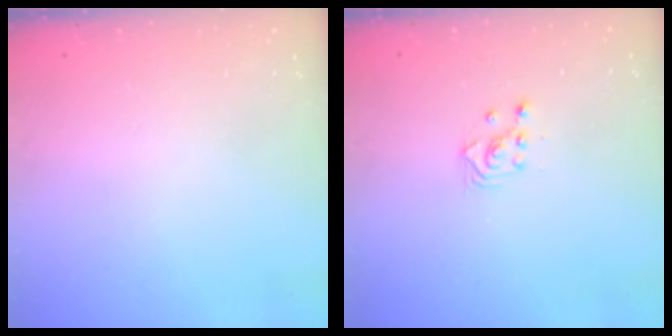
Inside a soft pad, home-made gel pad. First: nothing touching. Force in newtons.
{"total": 2.3, "press": 2.3, "slide": 0.3}